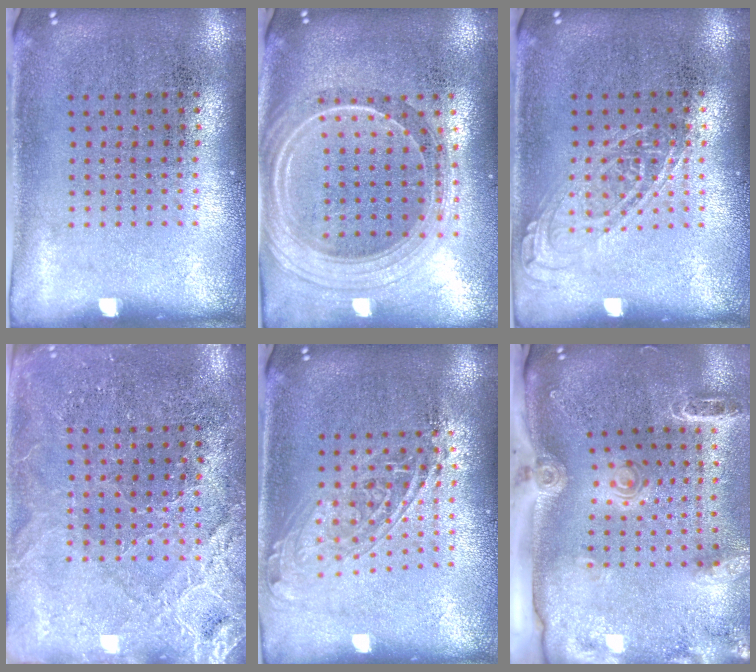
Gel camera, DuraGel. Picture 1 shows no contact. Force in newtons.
{"total": 2.4, "press": 2.1, "slide": 1.2}
{"total": 1.0, "press": 1.0, "slide": 0.2}
{"total": 3.0, "press": 2.9, "slide": 0.4}
{"total": 1.5, "press": 1.3, "slide": 0.9}
{"total": 2.5, "press": 2.0, "slide": 1.5}